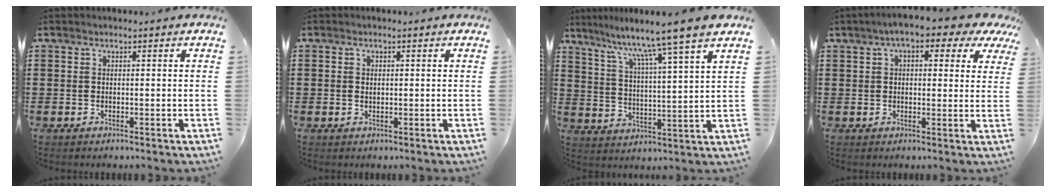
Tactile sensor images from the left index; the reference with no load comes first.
{"total": 0.8, "force": [0.1, 0.6, 0.6], "torque": [-0.014, 0.004, 0.002]}
{"total": 8.6, "force": [7.1, -1.6, 4.5], "torque": [-0.106, -0.054, 0.109]}
{"total": 5.7, "force": [3.5, 1.9, 4.1], "torque": [-0.076, -0.006, 0.052]}